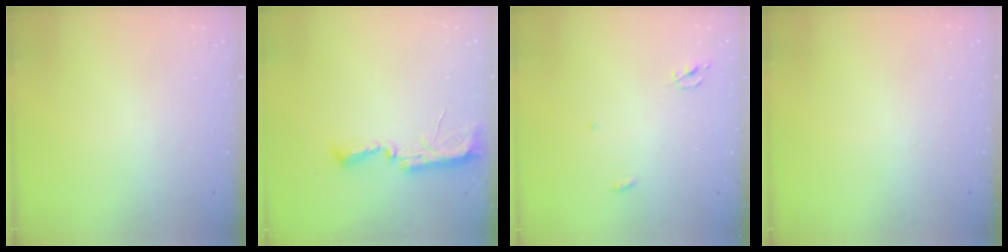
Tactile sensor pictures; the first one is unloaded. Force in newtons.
{"total": 10.5, "press": 9.1, "slide": 5.2}
{"total": 2.3, "press": 2.3, "slide": 0.1}
{"total": 0.0}